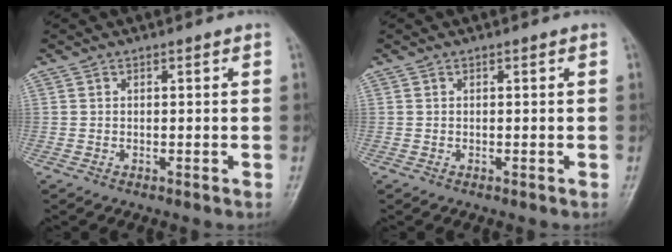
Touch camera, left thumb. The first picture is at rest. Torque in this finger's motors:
{"motor_torque": [-0.01, 0.01, 0.04, -0.06, 0.00]}